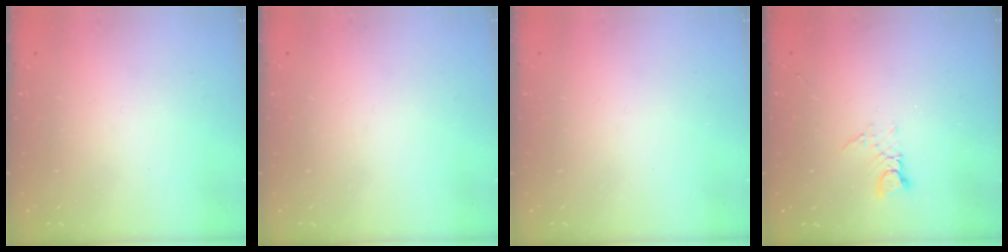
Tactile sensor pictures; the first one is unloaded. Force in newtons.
{"total": 0.0}
{"total": 0.0}
{"total": 3.4, "press": 3.4, "slide": 0.2}